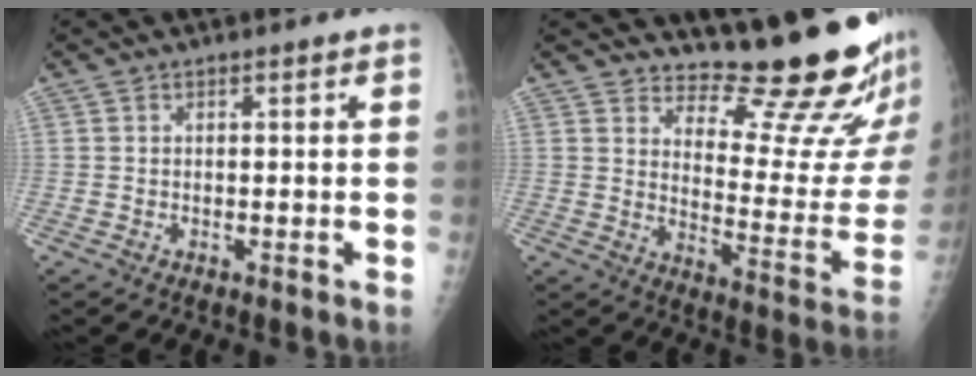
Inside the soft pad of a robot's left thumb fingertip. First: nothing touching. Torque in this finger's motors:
{"motor_torque": [0.40, 0.25, 0.00, -0.40, 0.01]}